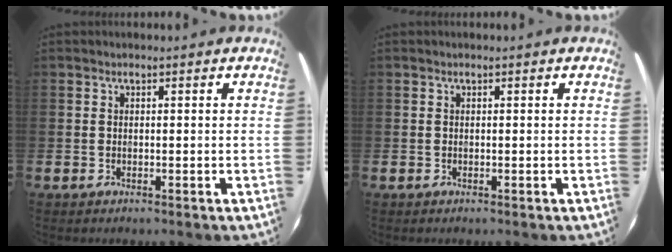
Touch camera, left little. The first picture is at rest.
{"total": 0.0}